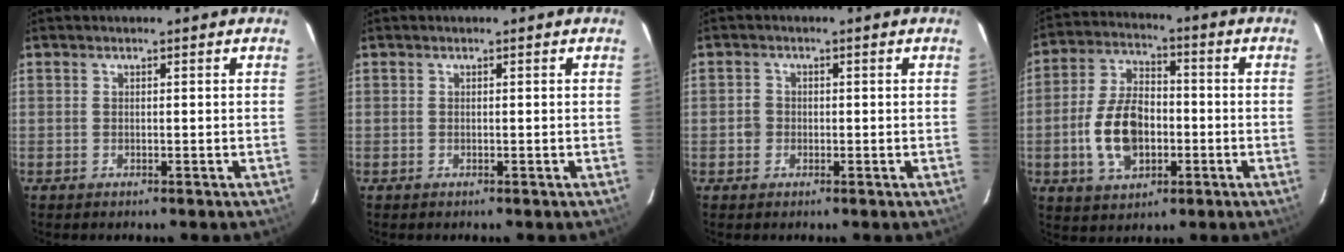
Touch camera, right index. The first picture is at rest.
{"total": 0.0}
{"total": 2.0, "force": [-0.5, 1.9, 0.4], "torque": [-0.011, 0.003, -0.010]}
{"total": 12.9, "force": [-2.9, 8.0, 9.8], "torque": [-0.199, 0.016, -0.042]}